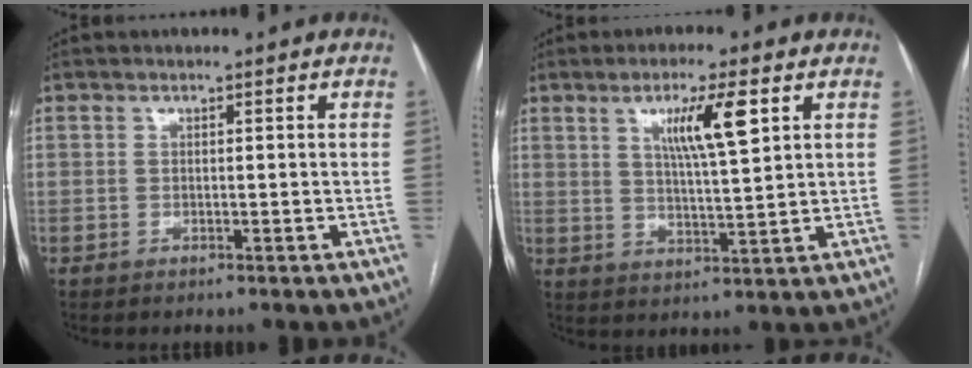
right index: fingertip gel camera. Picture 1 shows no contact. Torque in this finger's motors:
{"motor_torque": [0.76, 0.38, 0.25, 0.12]}